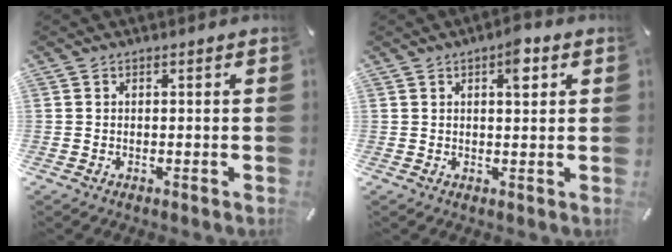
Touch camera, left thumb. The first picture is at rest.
{"total": 5.0, "force": [2.2, 2.0, 4.0], "torque": [-0.053, -0.005, 0.029]}